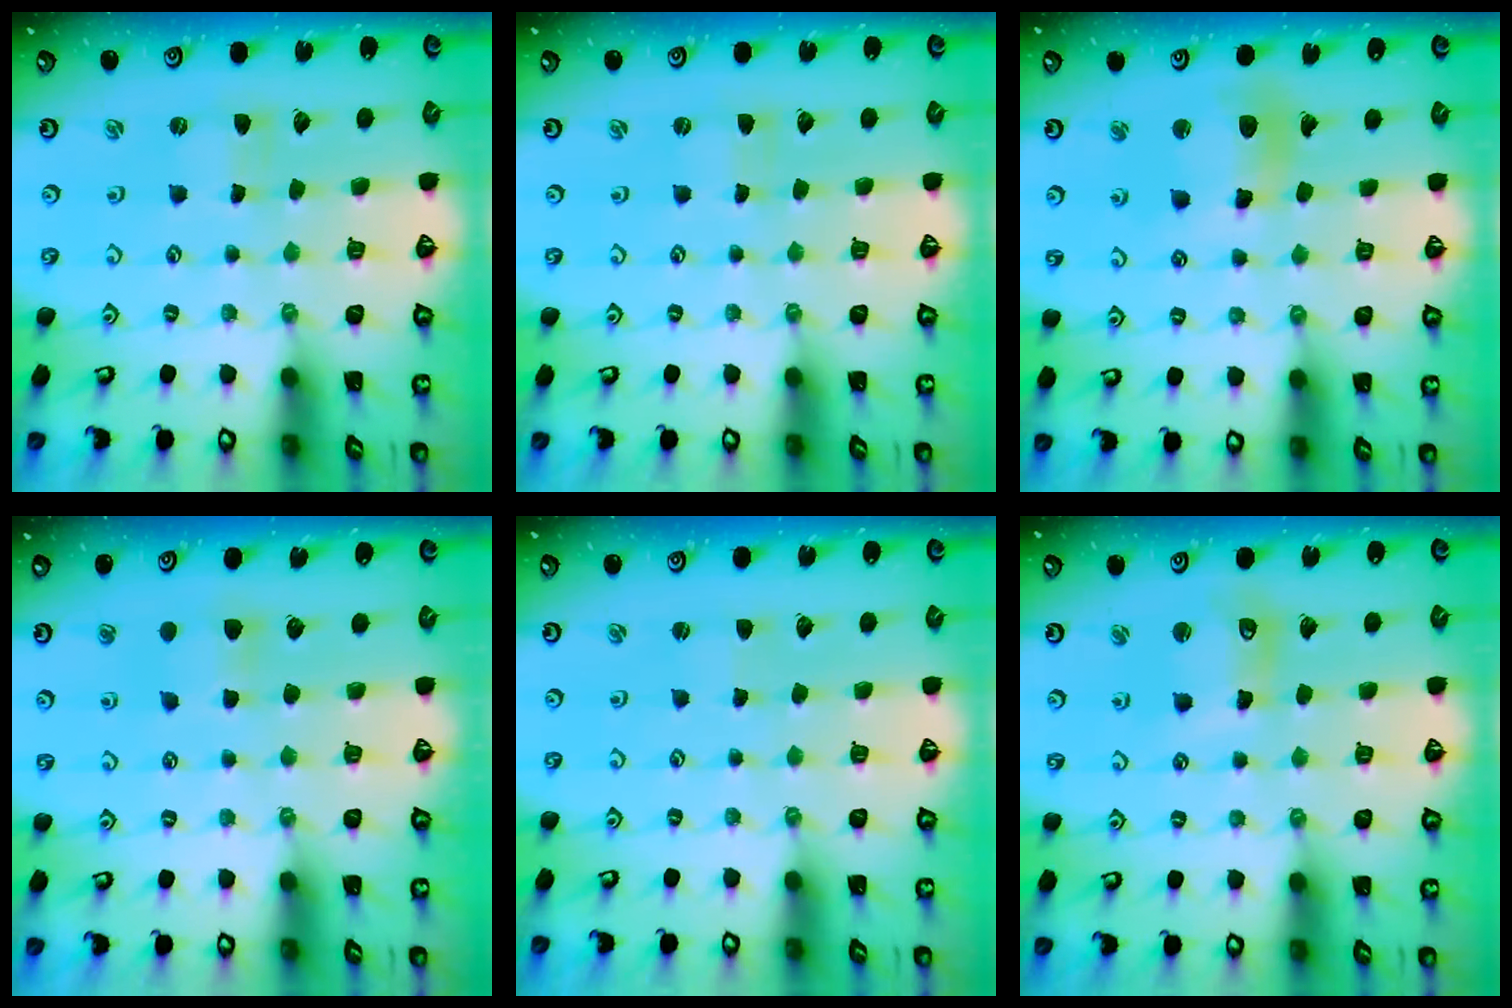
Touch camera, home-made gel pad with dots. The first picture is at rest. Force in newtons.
{"total": 0.0}
{"total": 11.6, "press": 11.3, "slide": 2.2}
{"total": 4.1, "press": 4.0, "slide": 0.7}
{"total": 0.9, "press": 0.8, "slide": 0.1}
{"total": 8.9, "press": 8.8, "slide": 1.7}